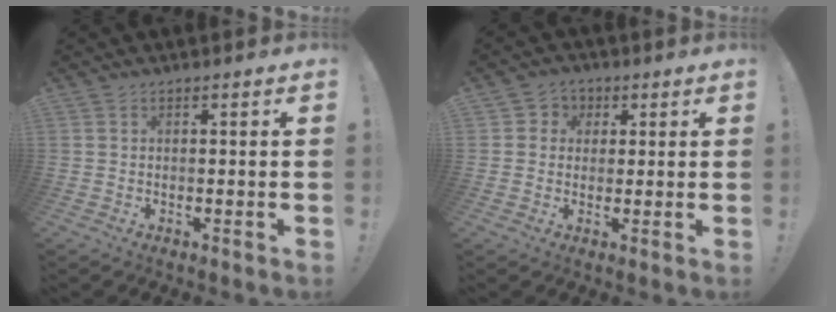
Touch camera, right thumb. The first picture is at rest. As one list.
[{"total": 2.7, "force": [0.1, 2.6, 0.8], "torque": [-0.002, 0.001, 0.000]}]